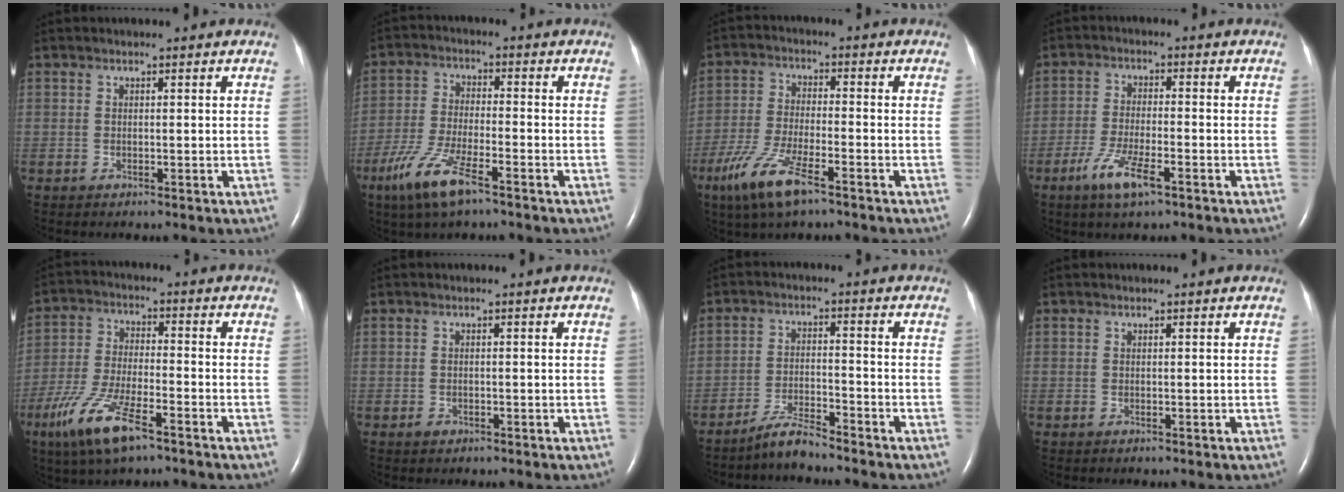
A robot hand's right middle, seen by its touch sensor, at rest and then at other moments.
{"total": 9.2, "force": [-5.7, 1.7, 7.0], "torque": [-0.154, -0.018, -0.109]}
{"total": 9.5, "force": [-5.8, 1.9, 7.3], "torque": [-0.158, -0.019, -0.109]}
{"total": 6.5, "force": [-3.8, 1.0, 5.2], "torque": [-0.112, -0.009, -0.067]}
{"total": 11.1, "force": [-6.5, 2.4, 8.6], "torque": [-0.184, -0.019, -0.119]}
{"total": 0.9, "force": [-0.6, 0.6, 0.4], "torque": [-0.007, 0.002, -0.007]}
{"total": 4.4, "force": [-4.2, 0.0, 1.4], "torque": [-0.030, -0.014, -0.080]}
{"total": 0.0}